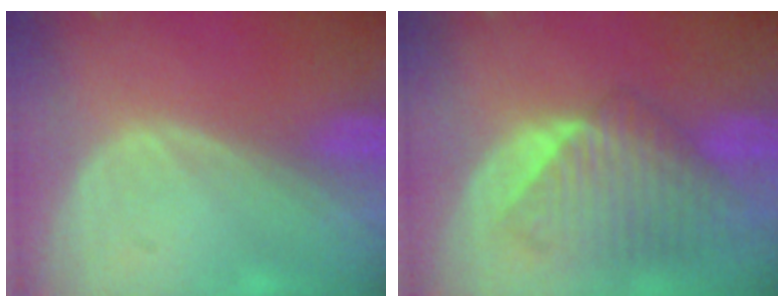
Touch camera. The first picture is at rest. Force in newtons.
{"total": 8.9, "press": 8.1, "slide": 3.8}